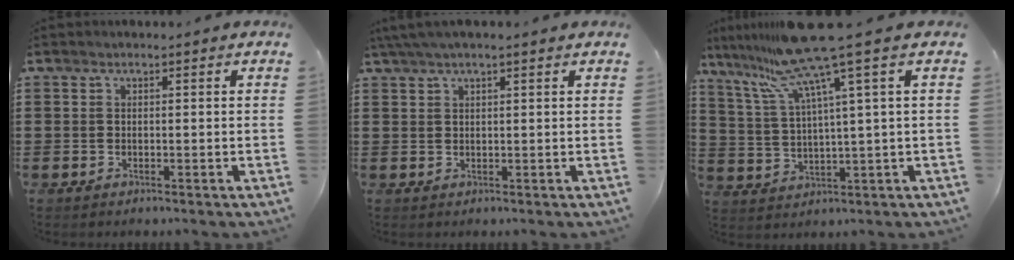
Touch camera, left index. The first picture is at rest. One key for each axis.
{"total": 2.6, "fx": 1.8, "fy": 0.2, "fz": 1.9, "tx": -0.039, "ty": 0.004, "tz": 0.033}
{"total": 11.7, "fx": 7.8, "fy": -0.5, "fz": 8.7, "tx": -0.214, "ty": -0.046, "tz": 0.124}